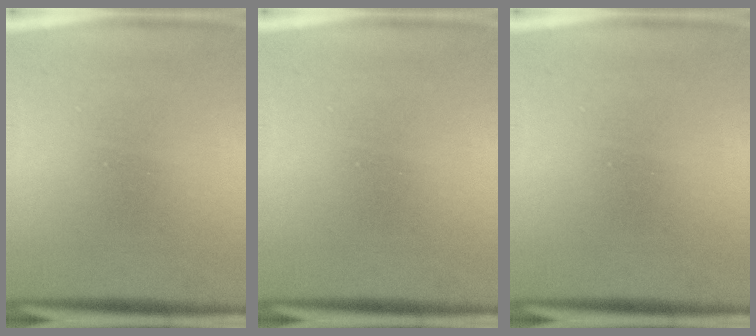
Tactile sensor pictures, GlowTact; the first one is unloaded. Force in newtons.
{"total": 0.0}
{"total": 0.0}